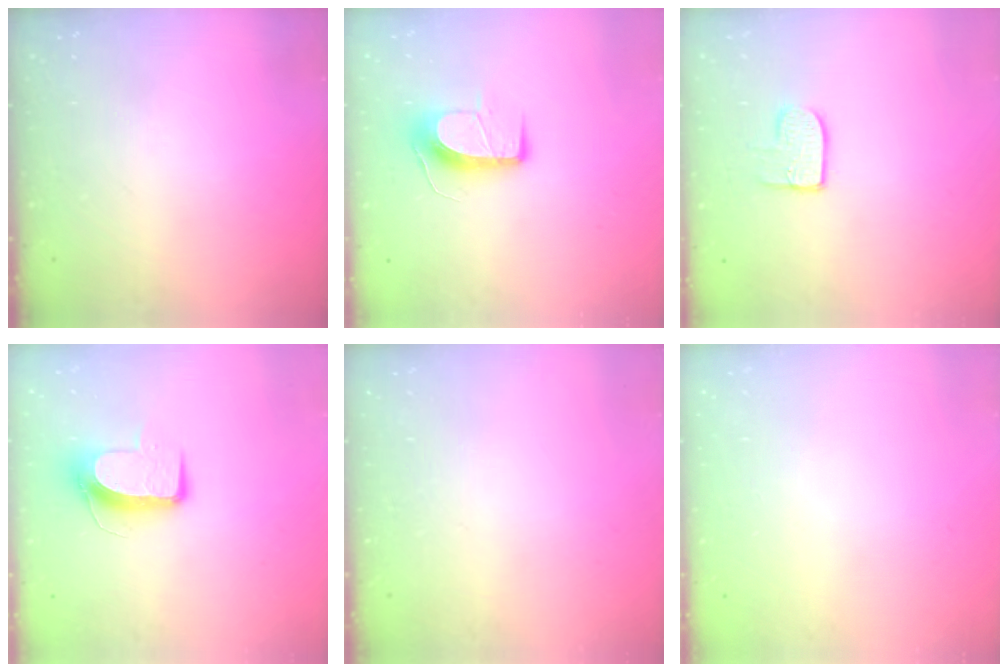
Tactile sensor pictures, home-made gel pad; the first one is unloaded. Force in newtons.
{"total": 10.2, "press": 10.2, "slide": 0.0}
{"total": 7.4, "press": 7.4, "slide": 0.2}
{"total": 10.1, "press": 10.1, "slide": 0.2}
{"total": 0.0}
{"total": 0.0}